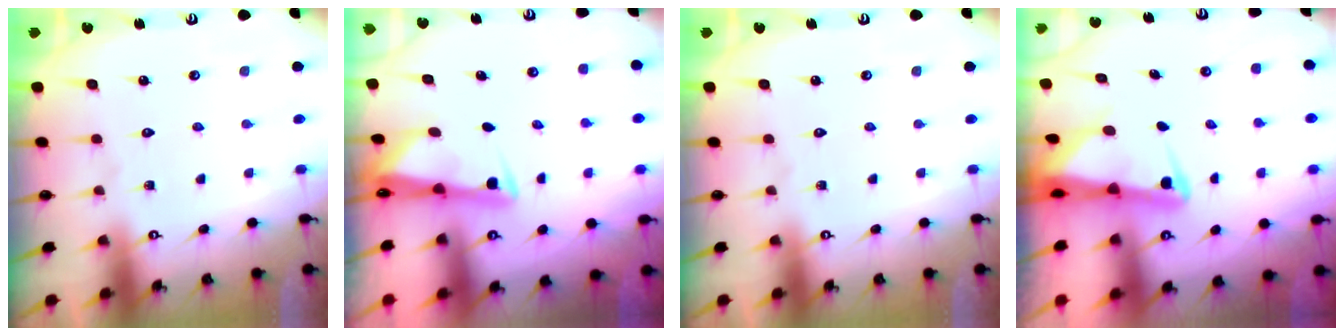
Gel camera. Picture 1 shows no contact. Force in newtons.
{"total": 2.5, "press": 2.5, "slide": 0.4}
{"total": 0.0}
{"total": 2.8, "press": 2.8, "slide": 0.4}